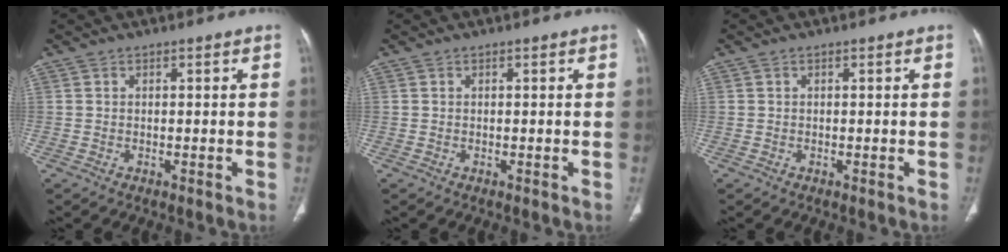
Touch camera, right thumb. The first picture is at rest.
{"total": 0.0}
{"total": 0.0}